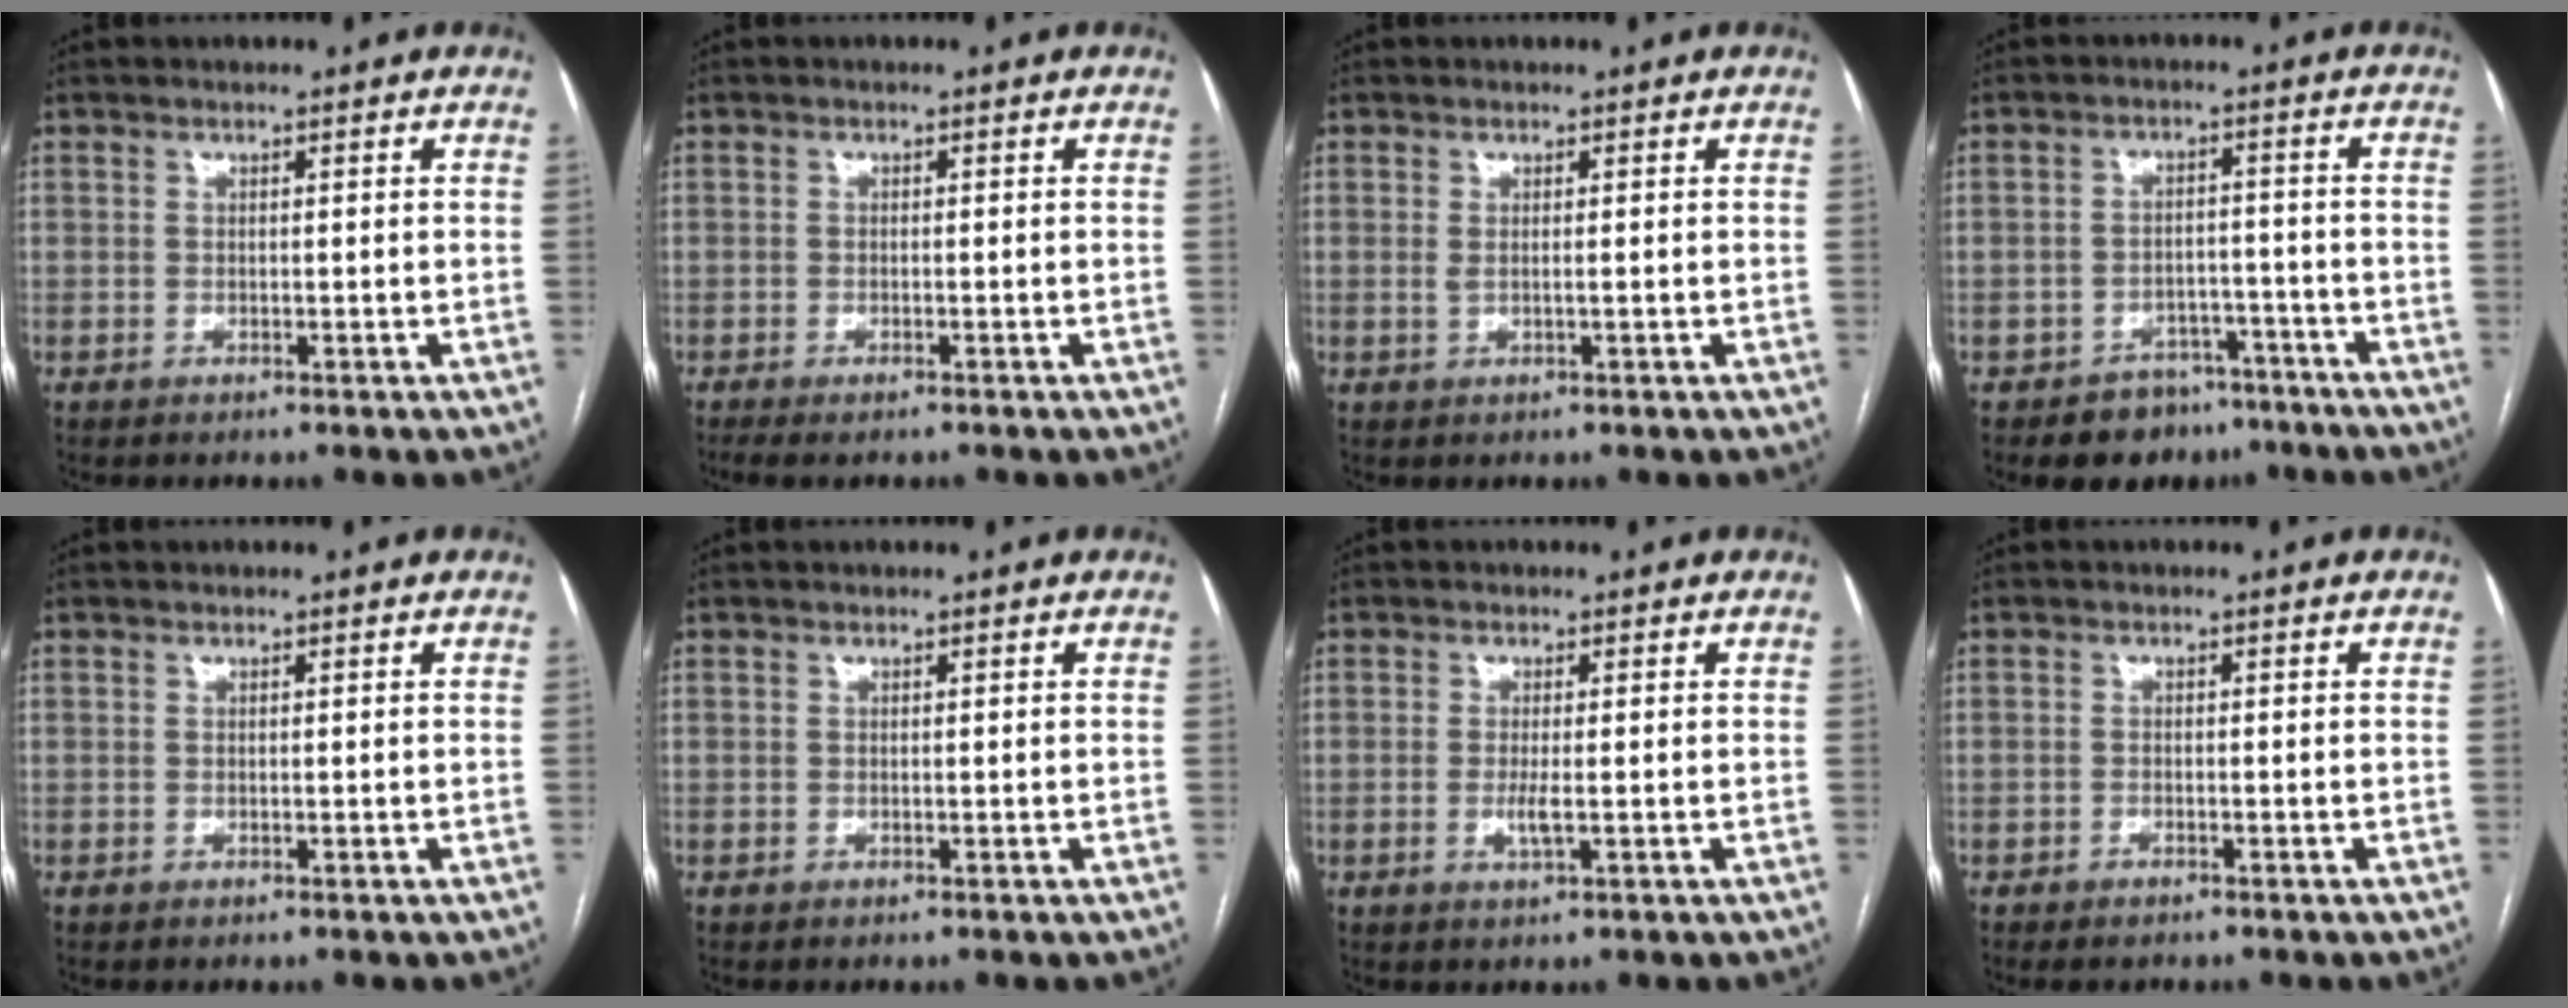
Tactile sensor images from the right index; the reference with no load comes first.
{"total": 1.0, "force": [-0.7, 0.1, 0.6], "torque": [-0.013, -0.003, -0.010]}
{"total": 1.2, "force": [0.1, 0.3, 1.1], "torque": [-0.027, -0.003, 0.004]}
{"total": 6.5, "force": [-4.8, 4.3, 1.0], "torque": [-0.001, 0.018, -0.066]}
{"total": 0.0}
{"total": 0.0}
{"total": 2.2, "force": [-0.4, 0.3, 2.1], "torque": [-0.045, -0.004, -0.006]}
{"total": 1.6, "force": [-1.3, 0.6, 0.7], "torque": [-0.015, -0.001, -0.016]}